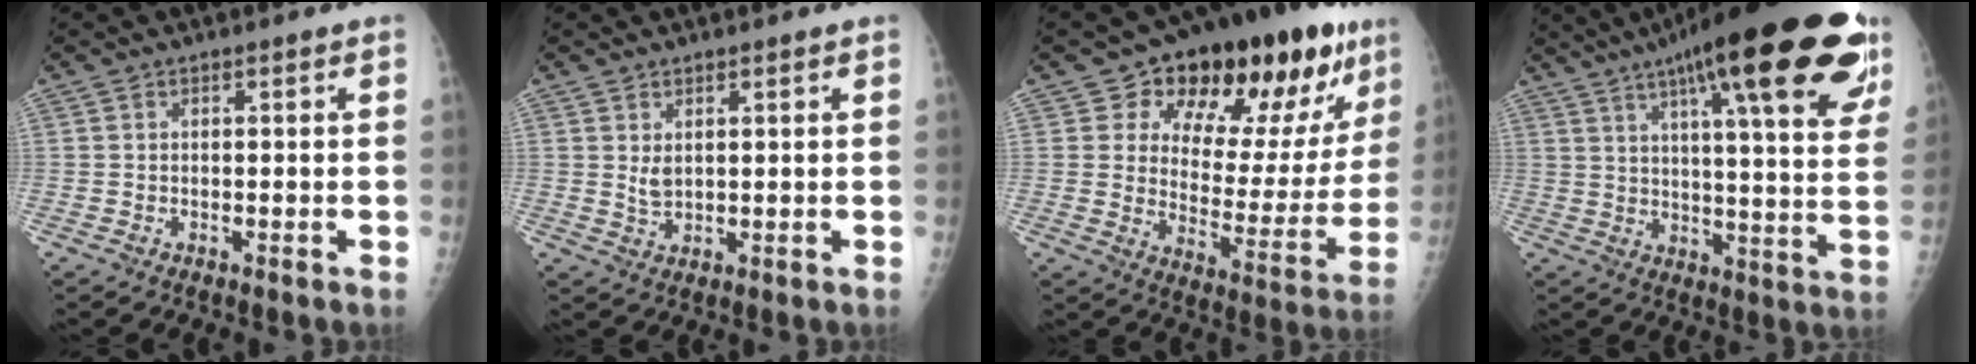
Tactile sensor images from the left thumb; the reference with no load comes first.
{"total": 2.6, "force": [1.2, 1.5, 1.7], "torque": [-0.024, -0.013, 0.028]}
{"total": 26.1, "force": [14.4, 12.6, 17.8], "torque": [-0.199, -0.038, 0.215]}
{"total": 30.2, "force": [17.9, 6.8, 23.4], "torque": [-0.287, -0.026, 0.242]}